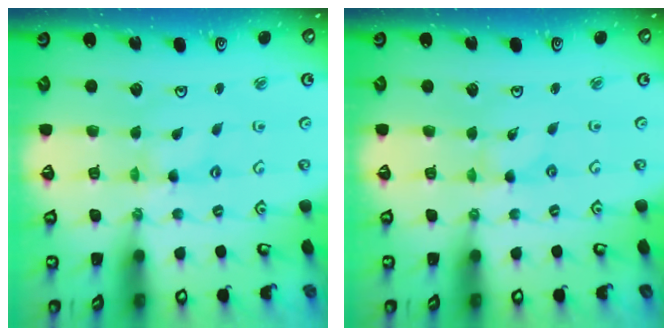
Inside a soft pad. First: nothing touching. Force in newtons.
{"total": 0.0}